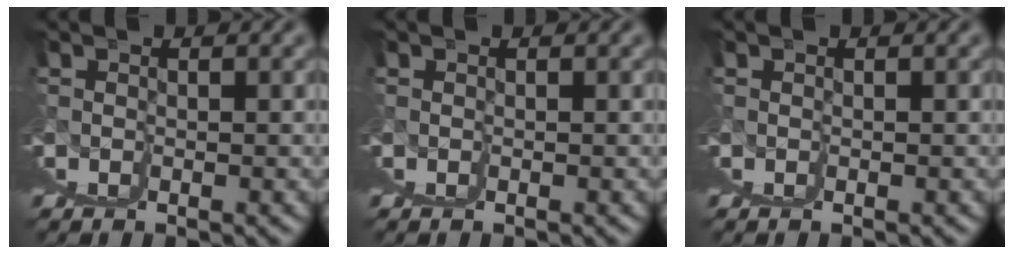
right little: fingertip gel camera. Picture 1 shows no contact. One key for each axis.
{"total": 0.0}
{"total": 0.0}